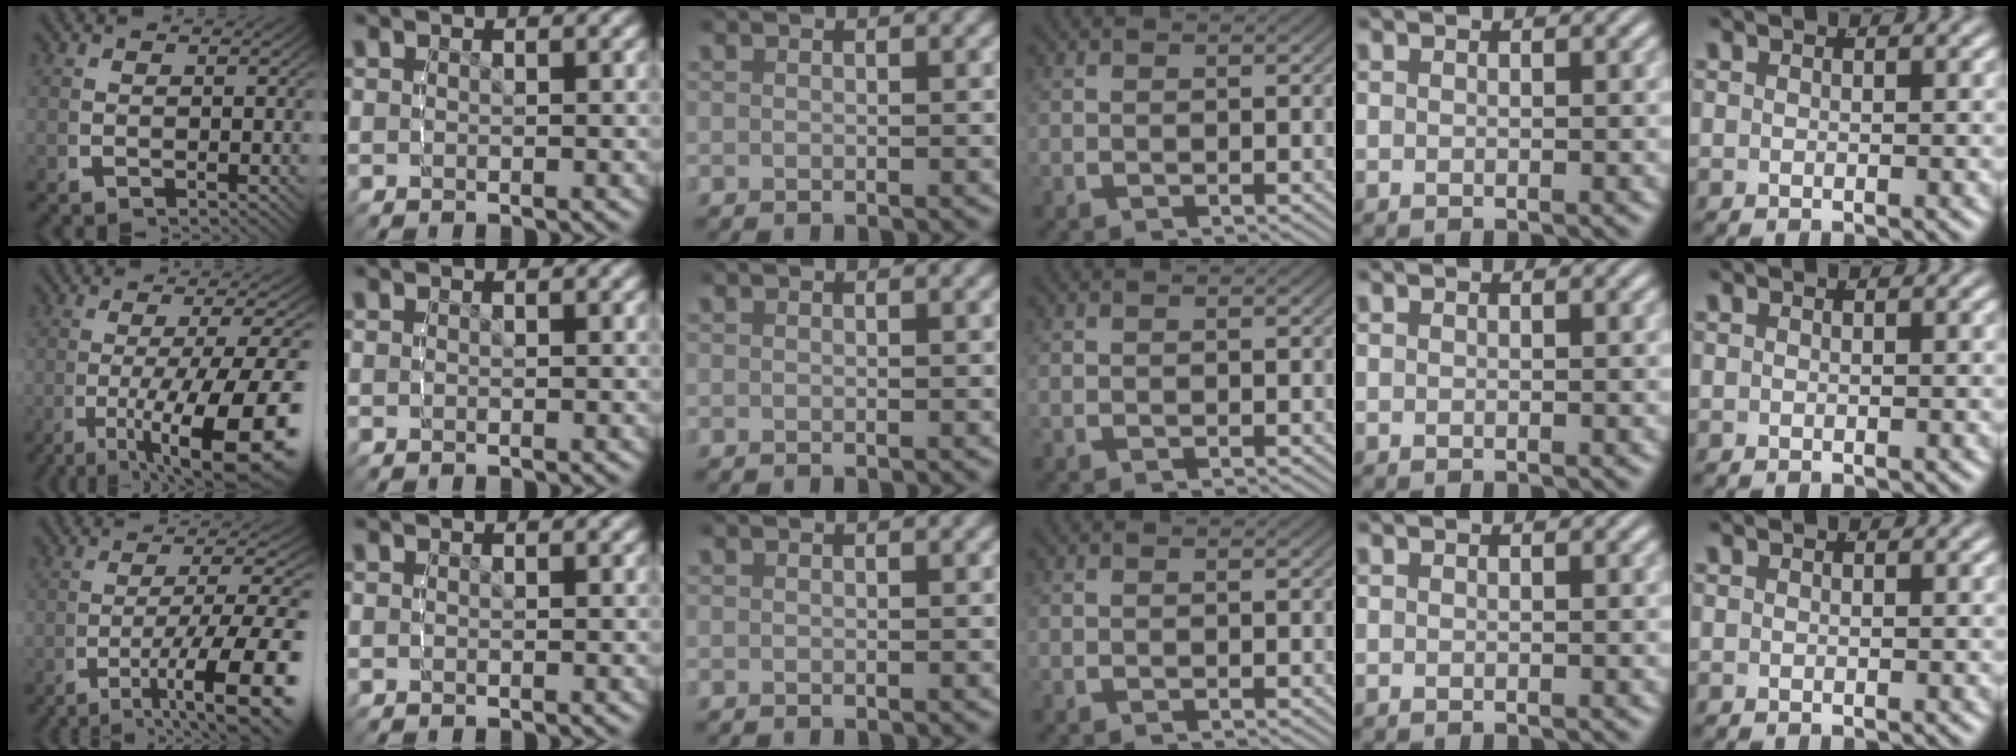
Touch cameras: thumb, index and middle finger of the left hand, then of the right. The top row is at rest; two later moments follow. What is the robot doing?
{"motion": "lift_and_place", "object": "bottle"}